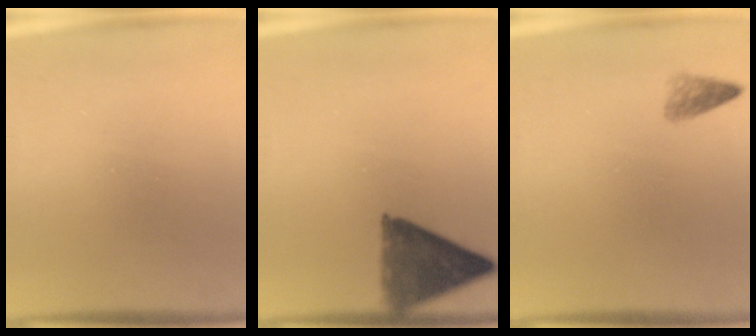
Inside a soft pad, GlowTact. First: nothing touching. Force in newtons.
{"total": 8.7}
{"total": 1.7}